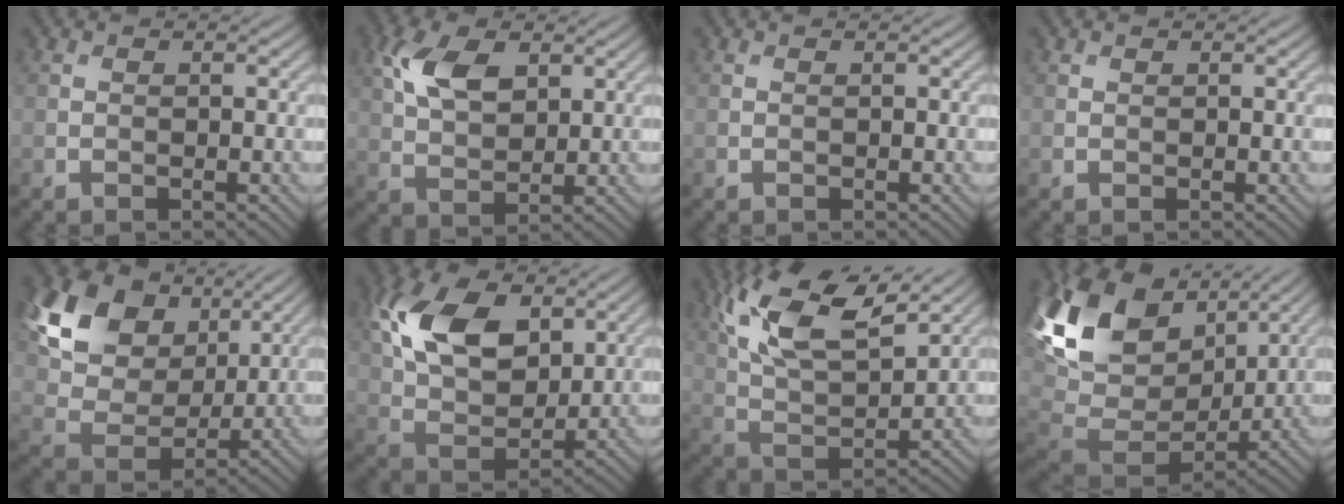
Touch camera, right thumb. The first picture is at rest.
{"total": 7.9, "force": [3.2, 4.4, 5.7], "torque": [-0.132, 0.007, 0.059]}
{"total": 0.0}
{"total": 0.0}
{"total": 14.4, "force": [6.8, 9.6, 8.3], "torque": [-0.196, 0.022, 0.120]}
{"total": 14.0, "force": [5.3, 8.4, 9.8], "torque": [-0.219, 0.018, 0.097]}
{"total": 13.4, "force": [7.4, 5.3, 9.9], "torque": [-0.217, 0.011, 0.136]}
{"total": 17.5, "force": [6.3, 11.3, 11.9], "torque": [-0.283, 0.001, 0.134]}